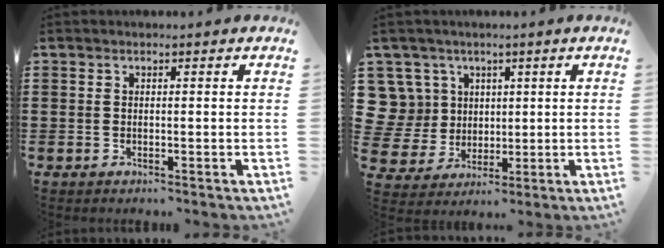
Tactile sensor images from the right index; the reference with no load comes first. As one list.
[{"total": 8.5, "force": [2.6, 7.9, 1.7], "torque": [-0.082, 0.005, 0.054]}]